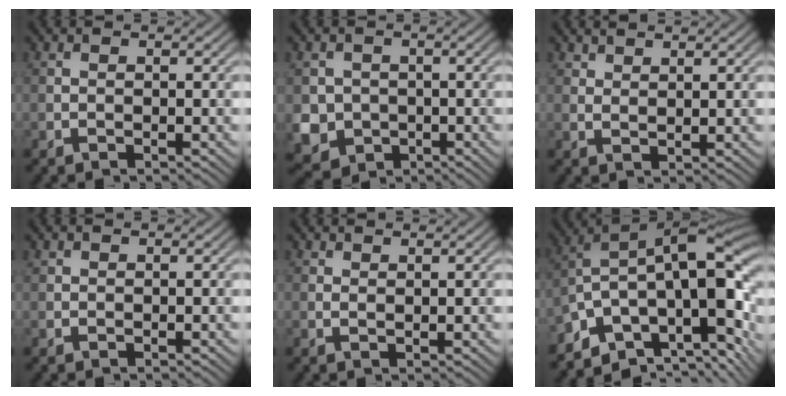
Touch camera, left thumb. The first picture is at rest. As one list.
[{"total": 4.8, "force": [-0.9, 4.5, 1.4], "torque": [-0.043, -0.020, -0.025]}, {"total": 1.6, "force": [1.5, 0.3, 0.5], "torque": [-0.014, -0.004, 0.032]}, {"total": 0.6, "force": [0.4, 0.5, 0.1], "torque": [-0.003, -0.002, 0.008]}, {"total": 0.9, "force": [0.8, 0.1, 0.3], "torque": [-0.010, -0.002, 0.017]}, {"total": 14.8, "force": [-2.1, 8.4, 12.1], "torque": [-0.219, -0.011, -0.030]}]